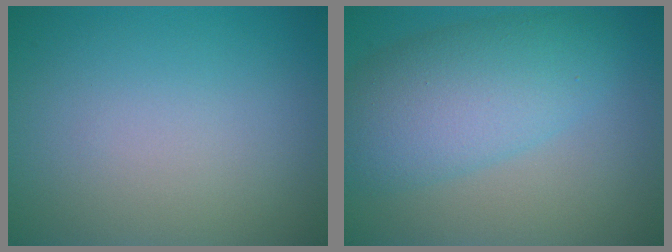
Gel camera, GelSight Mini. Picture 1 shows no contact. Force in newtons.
{"total": 7.0, "press": 7.0, "slide": 0.1}